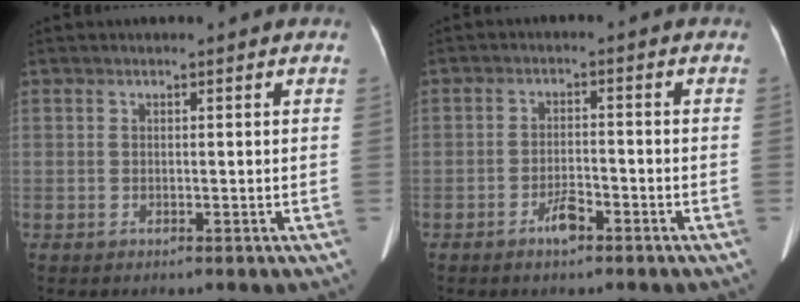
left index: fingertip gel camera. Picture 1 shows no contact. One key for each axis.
{"total": 3.0, "fx": -2.1, "fy": 0.9, "fz": 2.0, "tx": -0.037, "ty": 0.002, "tz": -0.039}